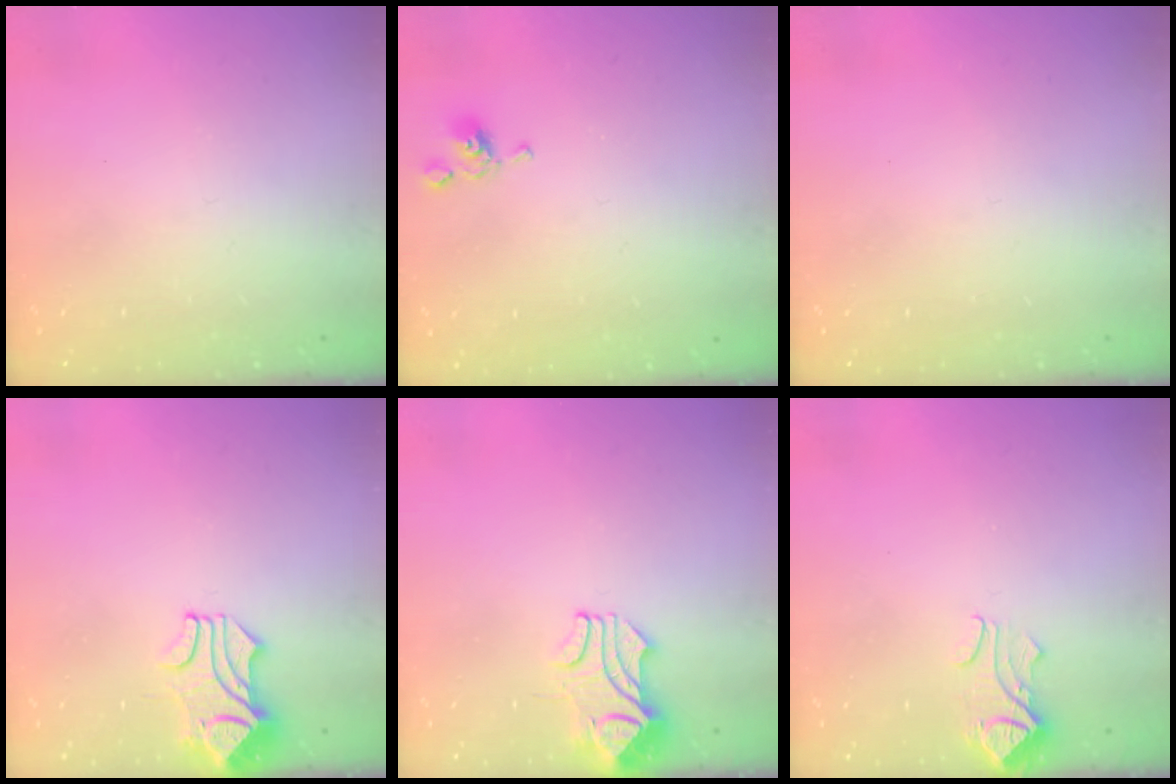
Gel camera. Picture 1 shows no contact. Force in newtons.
{"total": 5.7, "press": 5.7, "slide": 0.0}
{"total": 0.0}
{"total": 1.9, "press": 1.5, "slide": 1.1}
{"total": 2.3, "press": 2.1, "slide": 0.8}
{"total": 2.4, "press": 2.3, "slide": 0.5}